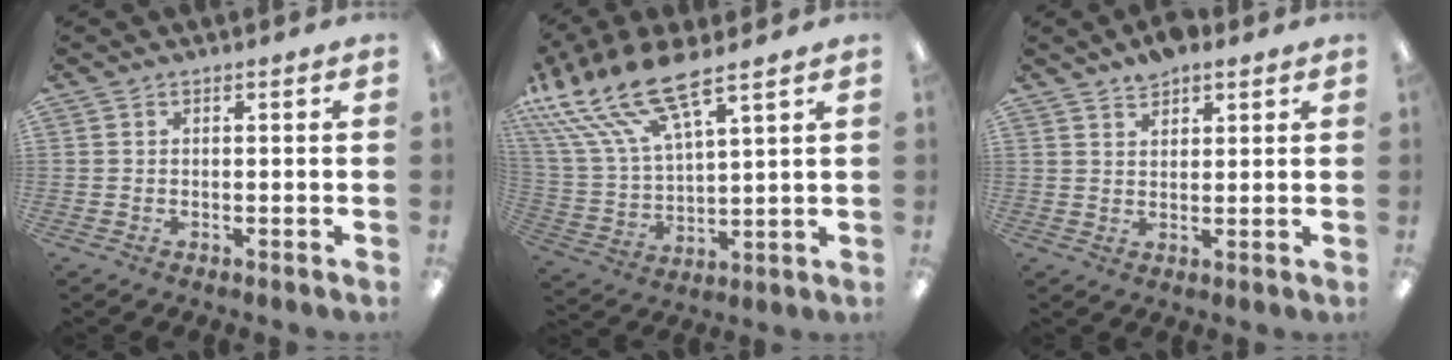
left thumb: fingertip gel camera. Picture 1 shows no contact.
{"total": 18.8, "force": [14.0, 5.6, 11.1], "torque": [-0.256, -0.086, 0.249]}
{"total": 4.1, "force": [3.5, 1.7, 1.3], "torque": [-0.016, -0.014, 0.062]}